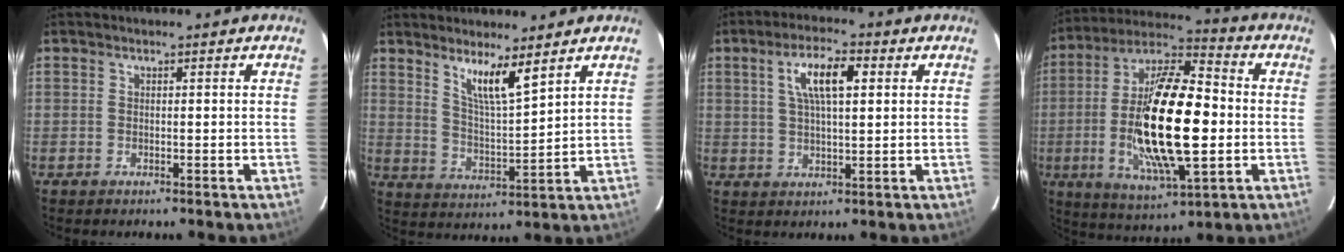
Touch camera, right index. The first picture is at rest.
{"total": 7.6, "force": [5.8, 1.0, 4.8], "torque": [-0.083, -0.012, 0.110]}
{"total": 8.1, "force": [2.6, 2.6, 7.2], "torque": [-0.131, 0.013, 0.047]}
{"total": 22.8, "force": [-2.5, 7.3, 21.5], "torque": [-0.419, -0.009, -0.049]}